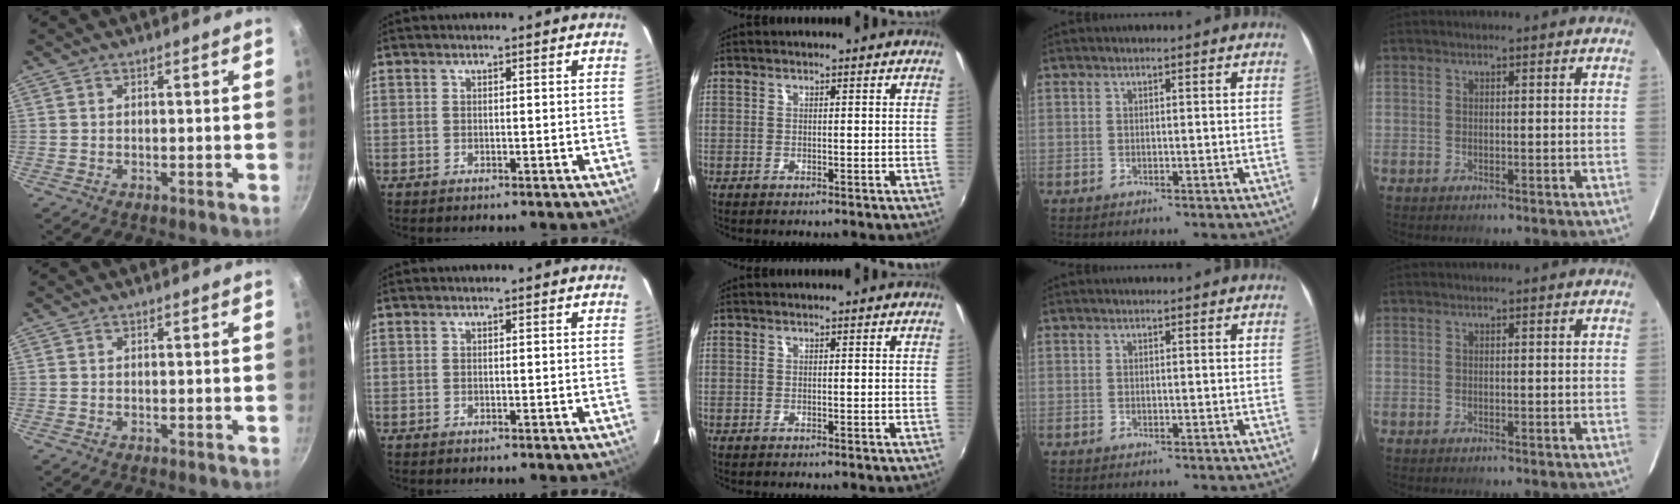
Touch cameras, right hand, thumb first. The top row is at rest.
{}